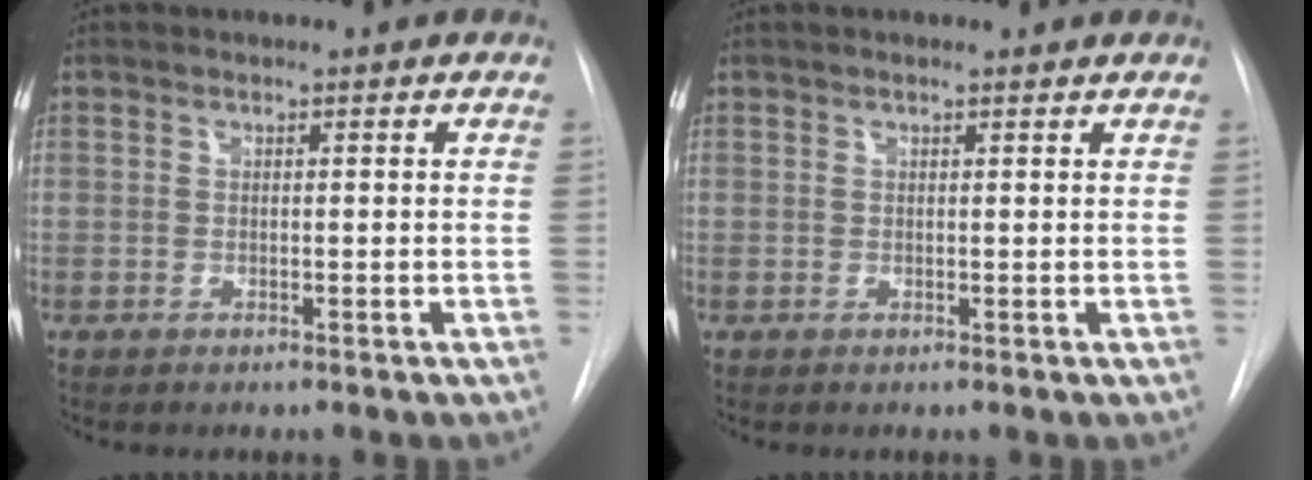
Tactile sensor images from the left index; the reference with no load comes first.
{"total": 1.7, "force": [1.5, 0.2, 0.6], "torque": [-0.012, 0.016, 0.019]}